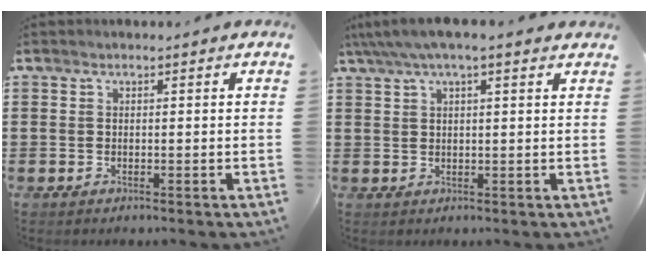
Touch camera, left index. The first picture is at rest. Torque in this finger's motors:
{"motor_torque": [2.14, 0.00, 0.87, 0.21]}